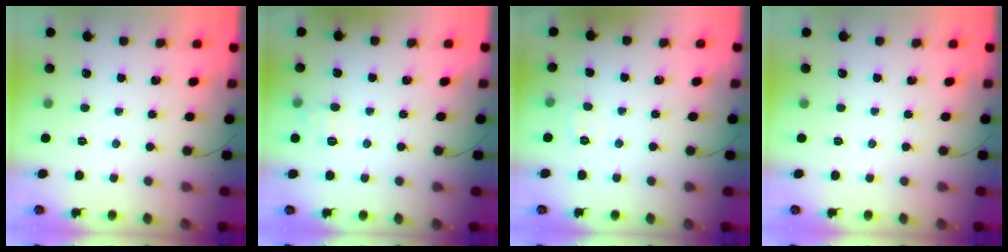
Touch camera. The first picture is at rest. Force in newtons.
{"total": 7.5, "press": 7.3, "slide": 2.0}
{"total": 5.6, "press": 5.3, "slide": 1.7}
{"total": 0.0}